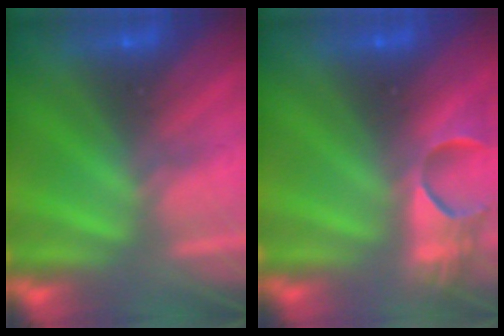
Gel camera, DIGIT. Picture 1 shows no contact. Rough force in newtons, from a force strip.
{"total": 4.8}